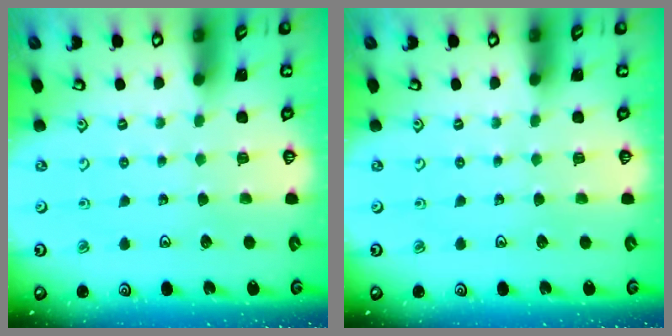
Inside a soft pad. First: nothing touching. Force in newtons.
{"total": 0.0}